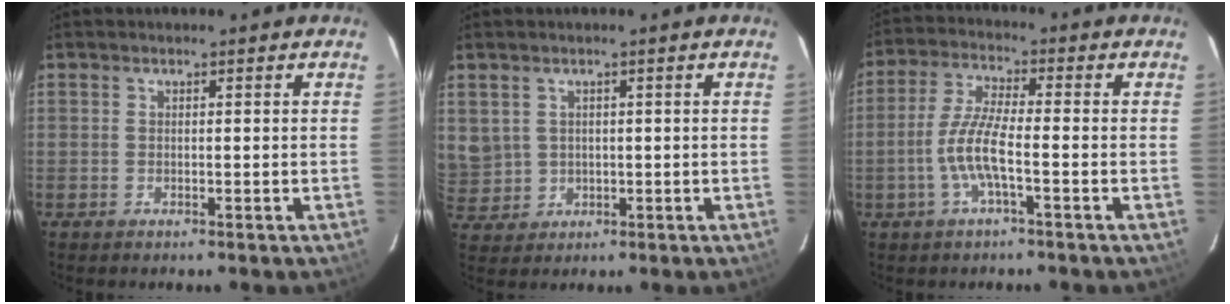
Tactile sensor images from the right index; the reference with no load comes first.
{"total": 6.9, "force": [1.4, 6.4, 2.1], "torque": [-0.054, 0.009, 0.049]}
{"total": 7.3, "force": [-2.4, 1.0, 6.8], "torque": [-0.148, 0.003, -0.049]}